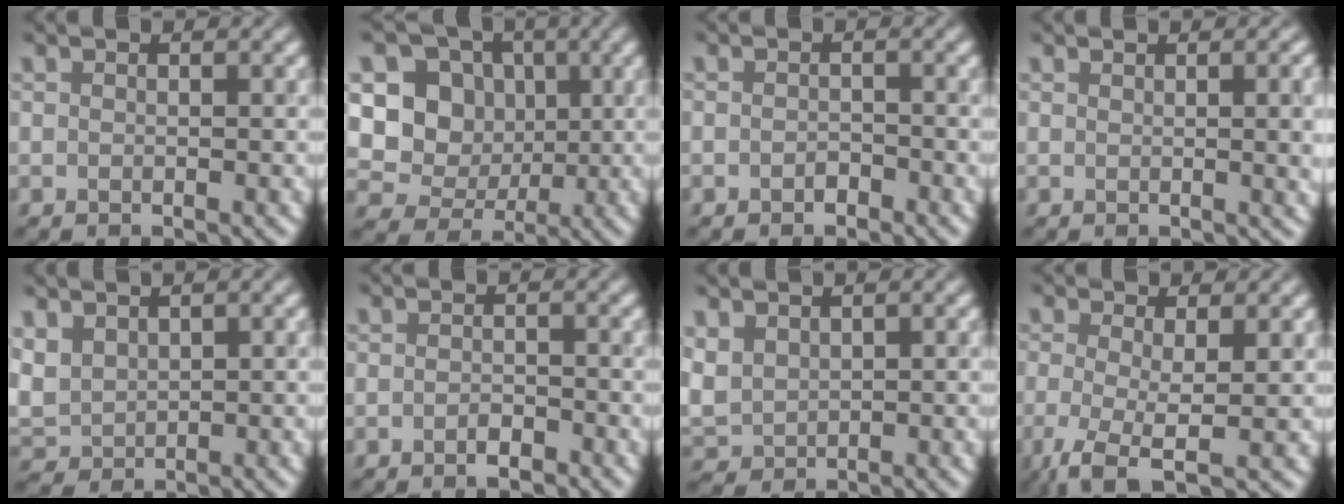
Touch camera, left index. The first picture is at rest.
{"total": 7.3, "force": [1.9, 6.6, 2.6], "torque": [-0.049, 0.016, 0.028]}
{"total": 0.7, "force": [-0.6, 0.3, 0.2], "torque": [-0.005, 0.006, -0.012]}
{"total": 4.5, "force": [0.5, 1.8, 4.1], "torque": [-0.023, 0.016, 0.005]}
{"total": 2.3, "force": [1.5, 1.7, 0.6], "torque": [-0.026, 0.004, 0.037]}
{"total": 1.1, "force": [-0.9, 0.3, 0.6], "torque": [-0.010, 0.005, -0.017]}
{"total": 2.0, "force": [1.3, 1.5, 0.4], "torque": [-0.020, 0.004, 0.032]}
{"total": 4.2, "force": [-1.7, 1.3, 3.6], "torque": [-0.083, -0.006, -0.039]}